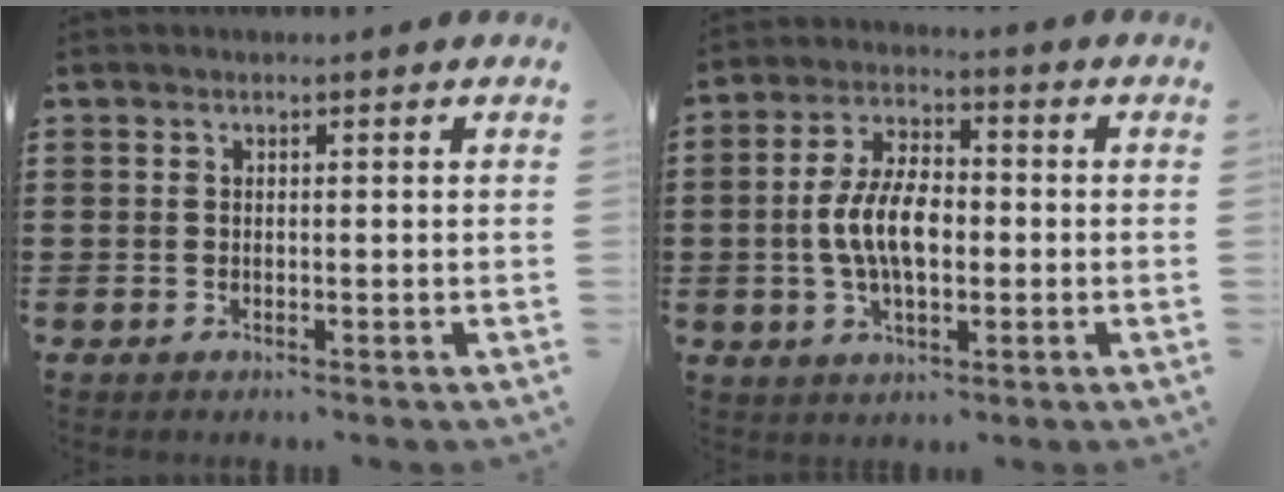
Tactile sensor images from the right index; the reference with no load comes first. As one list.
[{"total": 8.0, "force": [-0.8, 4.1, 6.8], "torque": [-0.151, 0.003, -0.020]}]